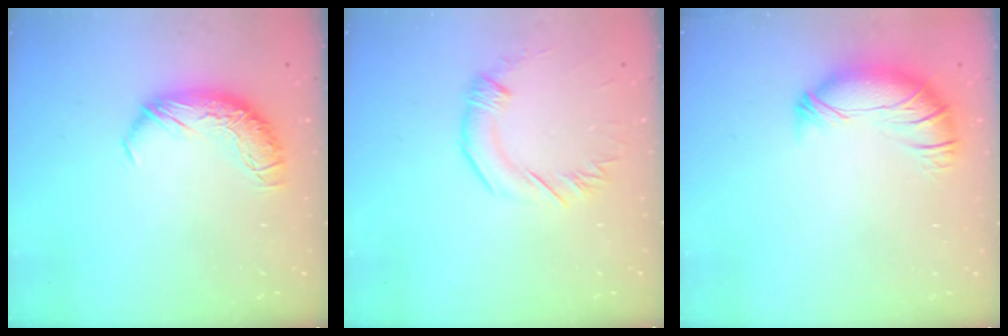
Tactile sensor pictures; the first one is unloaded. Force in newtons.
{"total": 1.5, "press": 1.4, "slide": 0.5}
{"total": 3.9, "press": 3.4, "slide": 2.0}